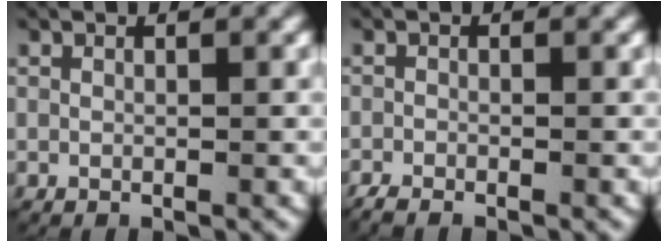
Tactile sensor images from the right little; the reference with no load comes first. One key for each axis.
{"total": 1.8, "fx": -1.6, "fy": 0.8, "fz": 0.4, "tx": -0.013, "ty": -0.009, "tz": -0.025}